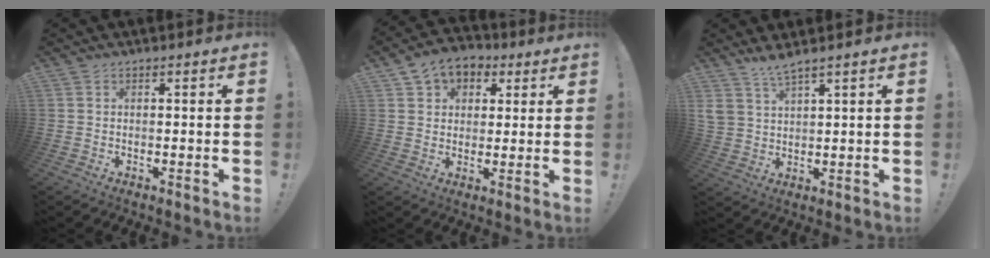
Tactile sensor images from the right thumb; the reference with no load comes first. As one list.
[{"total": 8.1, "force": [4.2, 6.4, 2.9], "torque": [-0.047, -0.015, 0.083]}, {"total": 5.4, "force": [4.6, 0.9, 2.7], "torque": [-0.053, -0.027, 0.088]}]